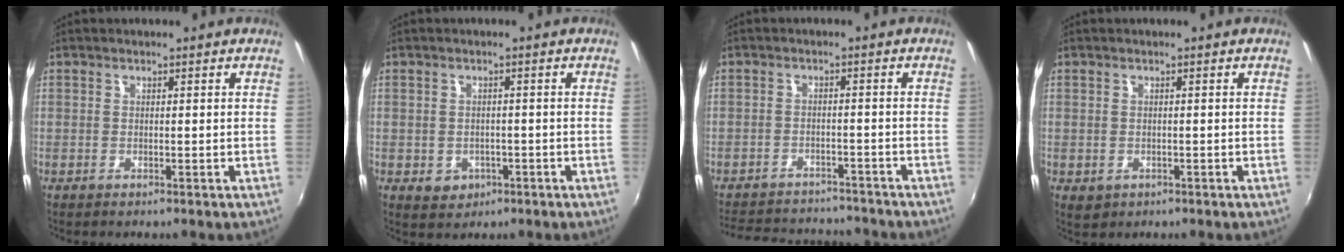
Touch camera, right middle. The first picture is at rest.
{"total": 3.9, "force": [-1.4, 3.3, 1.5], "torque": [-0.038, 0.000, -0.009]}
{"total": 15.6, "force": [-13.8, 5.2, 5.3], "torque": [-0.126, 0.014, -0.188]}
{"total": 2.0, "force": [-0.5, 1.7, 1.0], "torque": [-0.018, -0.004, -0.003]}